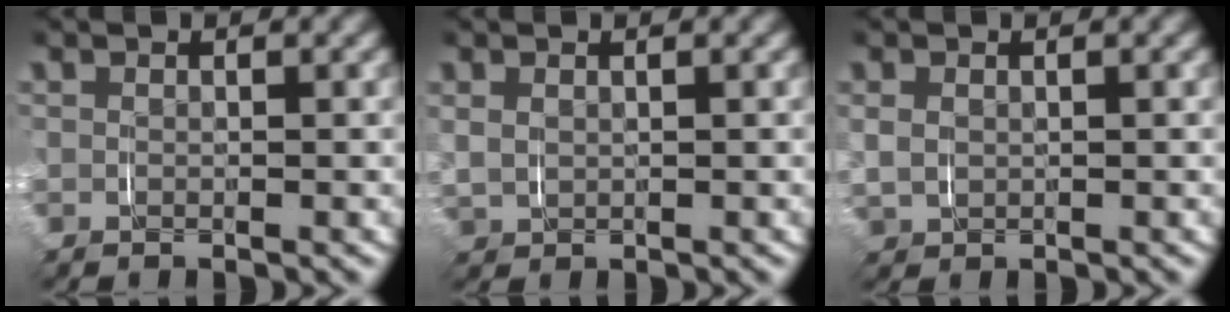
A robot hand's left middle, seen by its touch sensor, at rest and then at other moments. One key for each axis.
{"total": 2.0, "fx": 0.8, "fy": 1.7, "fz": 0.9, "tx": -0.035, "ty": -0.006, "tz": 0.021}
{"total": 2.5, "fx": 0.5, "fy": 2.2, "fz": 1.2, "tx": -0.043, "ty": -0.005, "tz": 0.015}